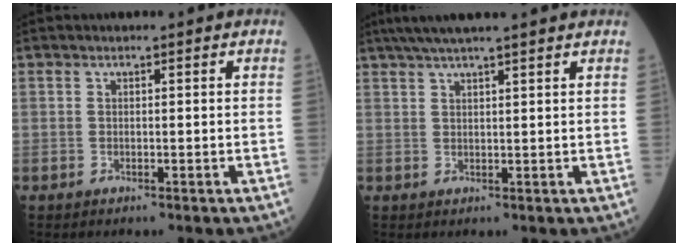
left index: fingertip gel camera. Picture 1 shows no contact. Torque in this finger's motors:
{"motor_torque": [0.34, -0.23, 0.12, 0.10]}